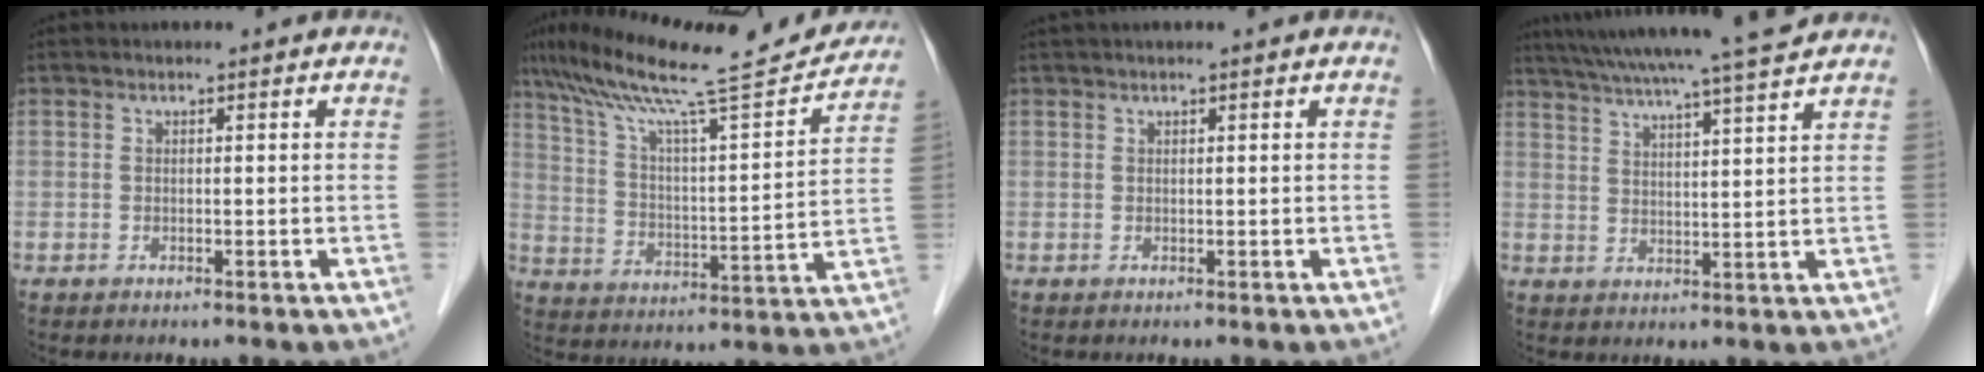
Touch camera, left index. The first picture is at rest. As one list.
[{"total": 22.5, "force": [19.6, 1.2, 10.9], "torque": [-0.187, 0.002, 0.296]}, {"total": 2.0, "force": [1.6, -0.3, 1.2], "torque": [-0.019, 0.024, 0.033]}, {"total": 17.0, "force": [15.1, -0.9, 7.9], "torque": [-0.141, 0.008, 0.217]}]